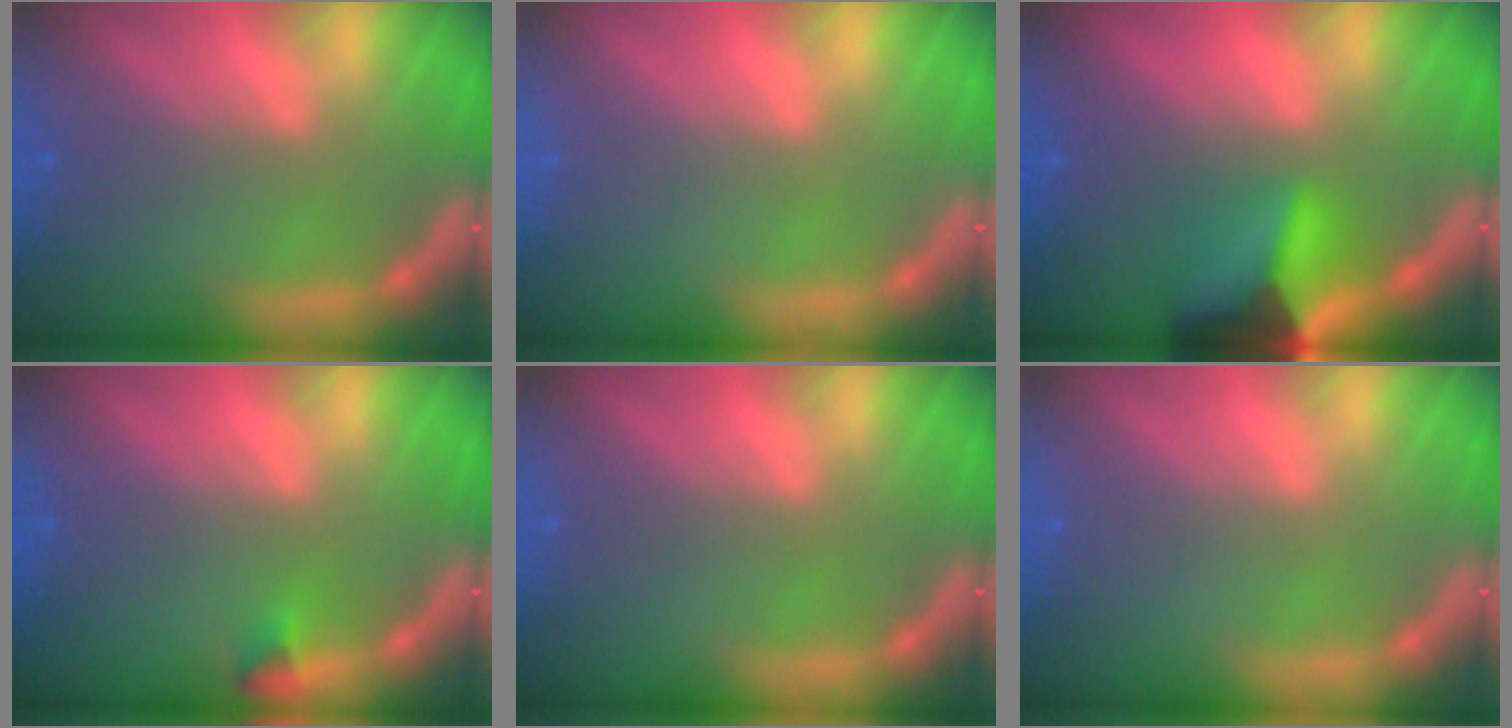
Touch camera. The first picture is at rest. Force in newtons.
{"total": 0.0}
{"total": 8.4}
{"total": 0.9}
{"total": 0.0}
{"total": 0.0}